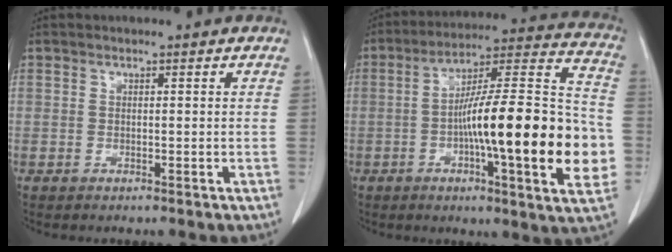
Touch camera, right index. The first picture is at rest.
{"total": 24.6, "force": [-4.6, 2.5, 24.1], "torque": [-0.314, 0.011, -0.071]}